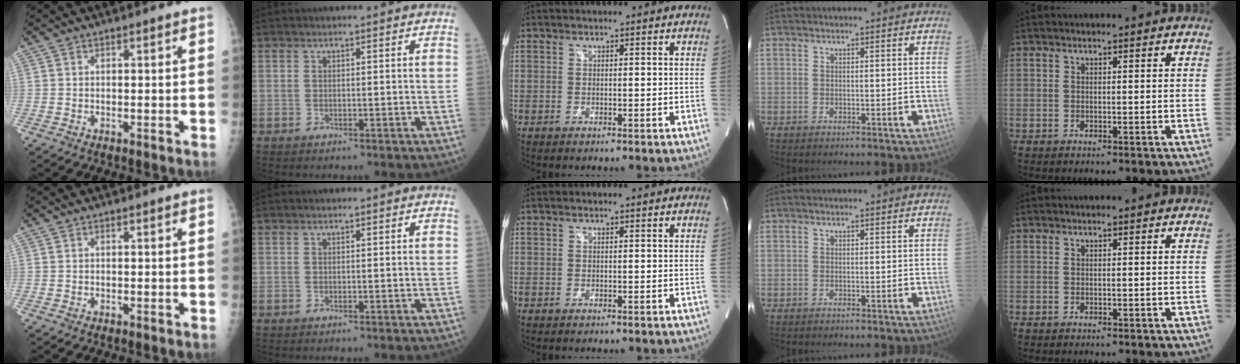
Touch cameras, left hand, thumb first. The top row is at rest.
{}